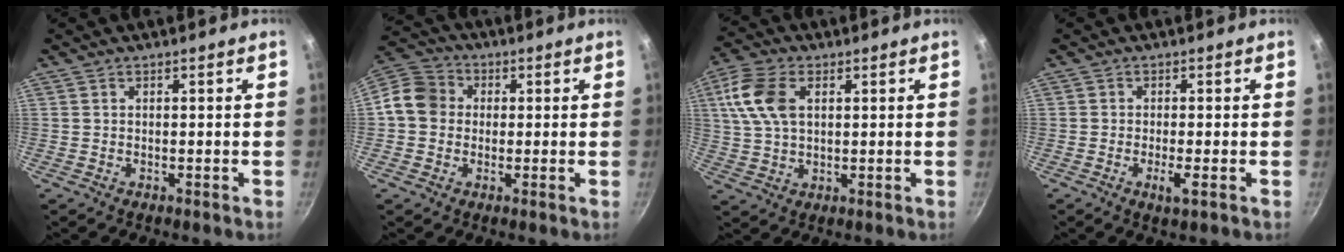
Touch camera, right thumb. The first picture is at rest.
{"total": 8.4, "force": [0.1, 7.4, 3.9], "torque": [-0.042, 0.021, -0.022]}
{"total": 10.4, "force": [2.9, 6.4, 7.7], "torque": [-0.151, 0.008, 0.049]}
{"total": 2.7, "force": [-1.0, 0.4, 2.5], "torque": [-0.050, 0.002, -0.017]}